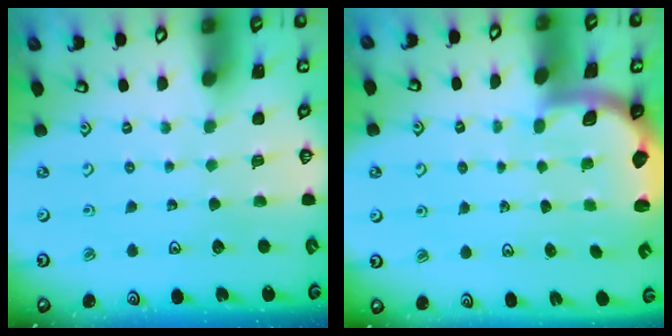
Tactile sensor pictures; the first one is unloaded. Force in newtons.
{"total": 2.0, "press": 1.9, "slide": 0.5}